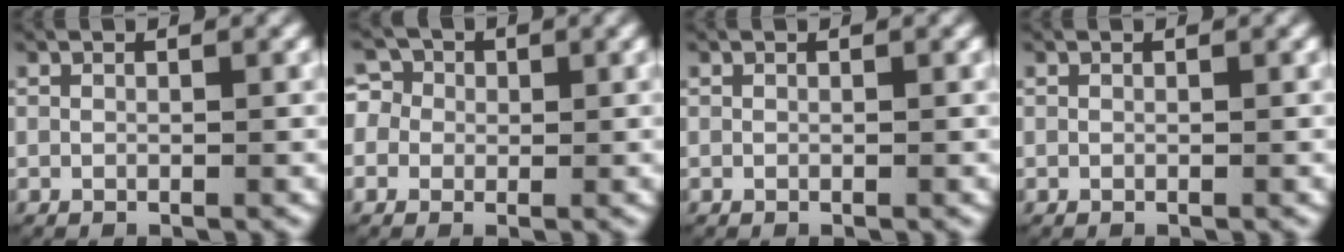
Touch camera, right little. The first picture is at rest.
{"total": 5.3, "force": [0.6, 5.0, 1.6], "torque": [-0.033, 0.004, -0.002]}
{"total": 0.0}
{"total": 0.0}